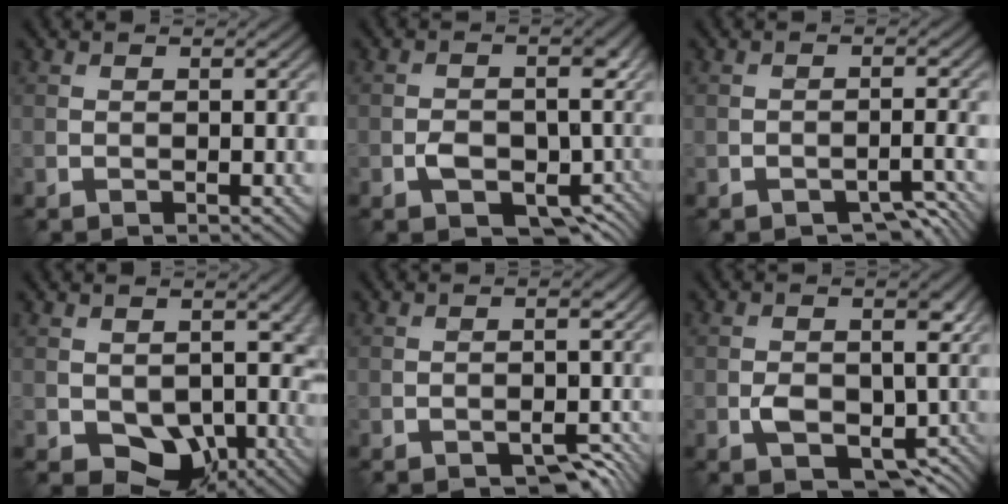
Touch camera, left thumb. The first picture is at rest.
{"total": 6.0, "force": [-2.6, 3.9, 3.8], "torque": [-0.052, -0.018, -0.041]}
{"total": 3.2, "force": [-2.4, 1.2, 1.7], "torque": [-0.023, 0.001, -0.030]}
{"total": 8.1, "force": [-0.9, 6.1, 5.2], "torque": [-0.088, -0.027, -0.014]}
{"total": 4.6, "force": [-3.1, 1.7, 2.9], "torque": [-0.042, 0.013, -0.034]}
{"total": 6.3, "force": [-2.1, 4.0, 4.5], "torque": [-0.063, -0.020, -0.031]}